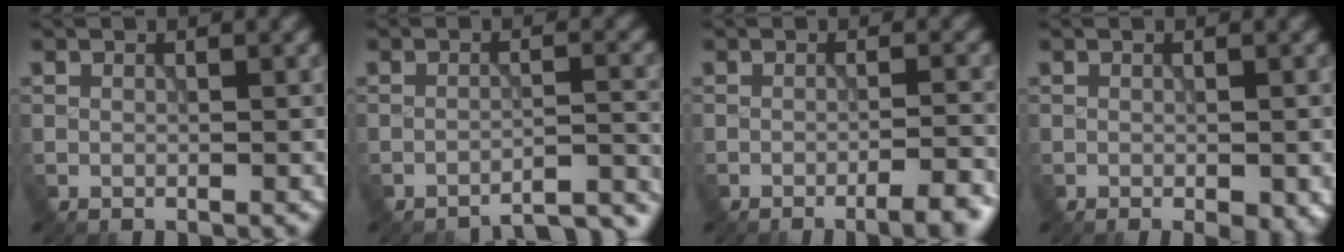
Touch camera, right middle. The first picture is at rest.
{"total": 6.4, "force": [-6.1, 0.9, 1.5], "torque": [-0.009, 0.009, -0.074]}
{"total": 4.9, "force": [-3.3, 1.2, 3.4], "torque": [-0.040, 0.009, -0.042]}
{"total": 2.5, "force": [-1.1, 0.8, 2.0], "torque": [-0.026, -0.007, -0.010]}